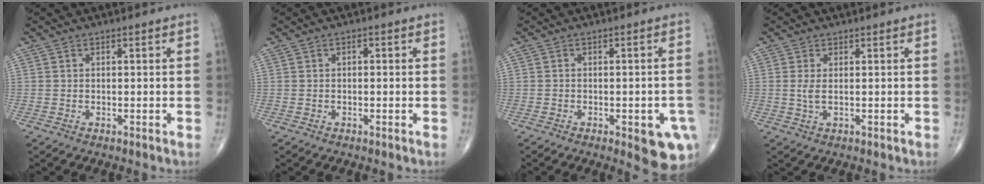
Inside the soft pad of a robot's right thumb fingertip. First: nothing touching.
{"total": 0.8, "force": [0.0, 0.5, 0.6], "torque": [-0.003, 0.002, -0.003]}
{"total": 8.4, "force": [-3.3, 3.1, 7.1], "torque": [-0.067, 0.006, -0.034]}
{"total": 1.8, "force": [0.2, 0.5, 1.7], "torque": [-0.047, -0.003, 0.009]}